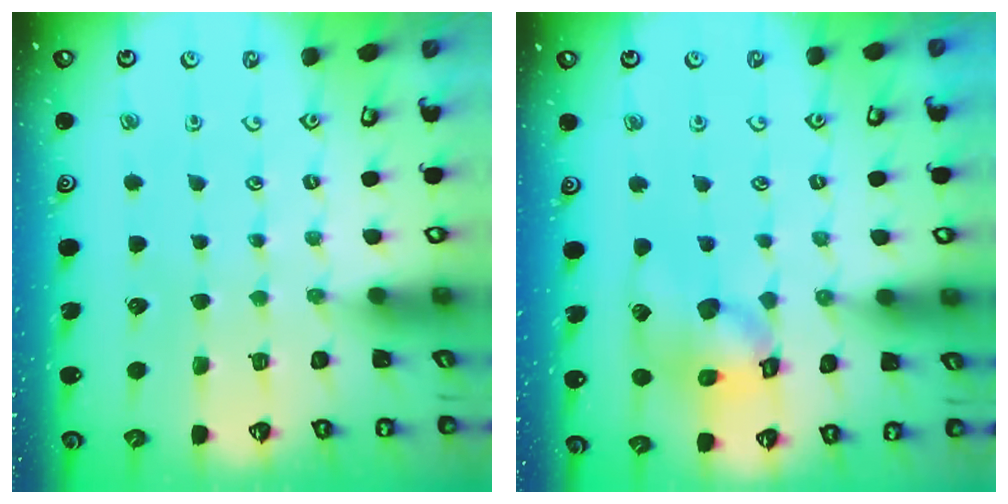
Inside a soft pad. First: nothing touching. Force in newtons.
{"total": 11.8, "press": 11.7, "slide": 1.8}